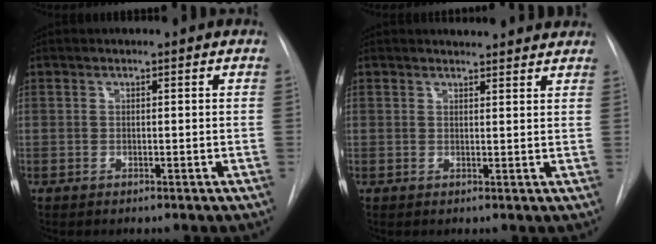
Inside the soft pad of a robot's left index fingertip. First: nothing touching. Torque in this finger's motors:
{"motor_torque": [0.07, 0.00, -0.09, 0.00]}